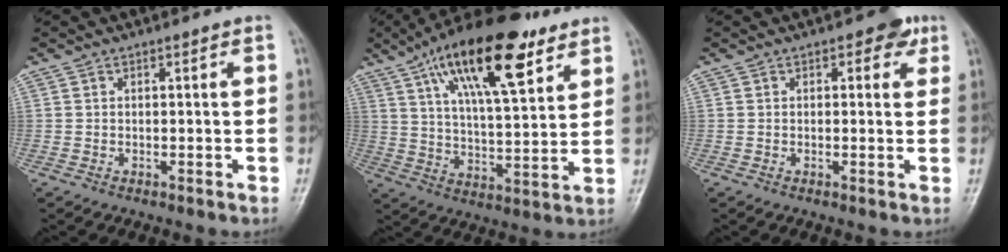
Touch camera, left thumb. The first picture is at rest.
{"total": 21.5, "force": [11.5, 7.6, 16.4], "torque": [-0.251, -0.030, 0.192]}
{"total": 3.1, "force": [1.5, 2.0, 1.8], "torque": [0.001, -0.002, 0.012]}